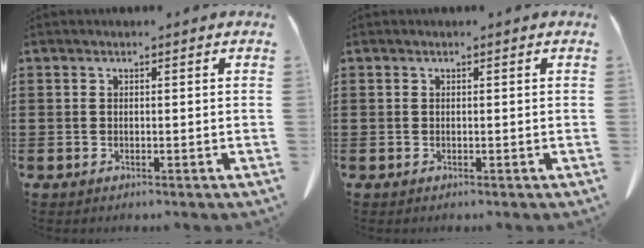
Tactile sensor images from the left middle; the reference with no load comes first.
{"total": 0.0}